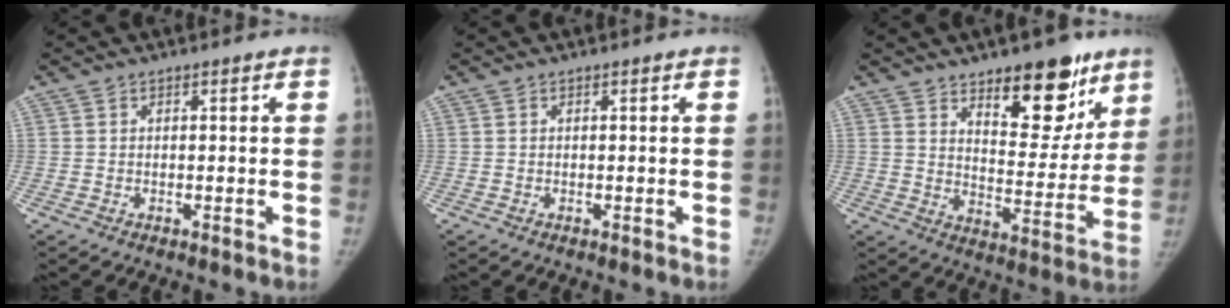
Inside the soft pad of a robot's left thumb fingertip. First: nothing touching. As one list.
[{"total": 0.0}, {"total": 16.0, "force": [10.2, 7.2, 10.1], "torque": [-0.074, -0.069, 0.153]}]